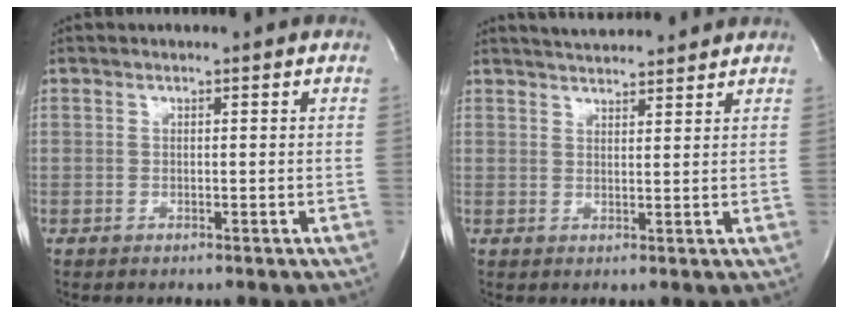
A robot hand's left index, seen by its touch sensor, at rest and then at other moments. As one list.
[{"total": 7.0, "force": [6.6, 0.9, 2.0], "torque": [-0.036, 0.022, 0.096]}]